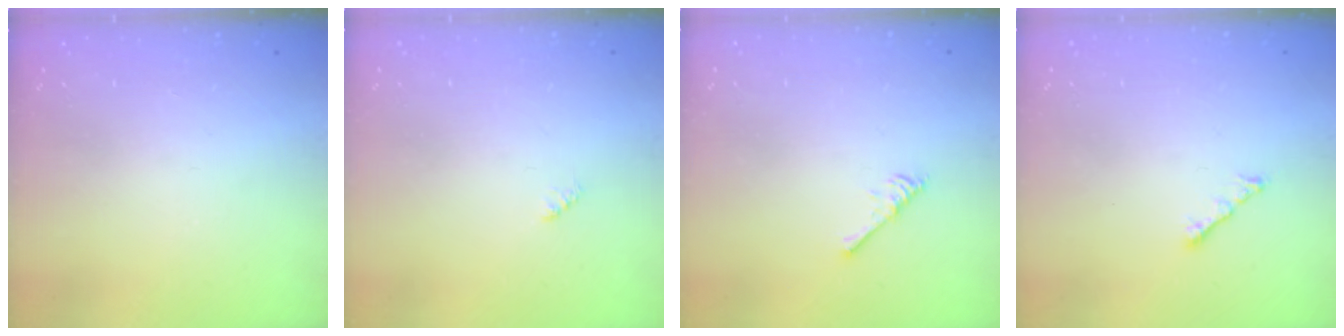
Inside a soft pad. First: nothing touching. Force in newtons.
{"total": 1.9, "press": 1.9, "slide": 0.4}
{"total": 2.9, "press": 2.9, "slide": 0.5}
{"total": 2.3, "press": 2.2, "slide": 0.7}